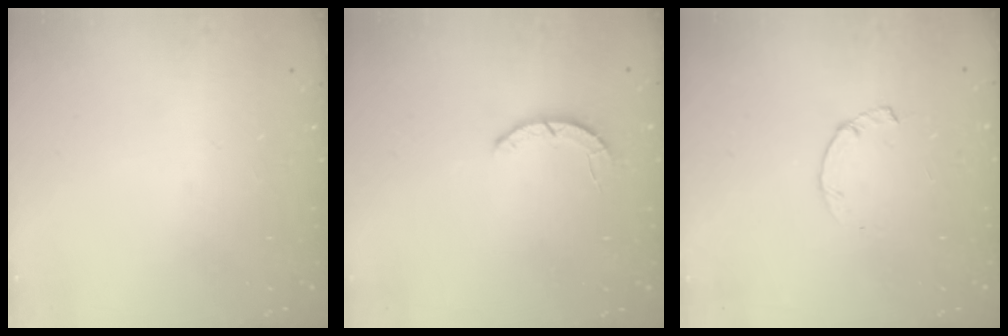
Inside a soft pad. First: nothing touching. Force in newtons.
{"total": 2.2, "press": 2.2, "slide": 0.3}
{"total": 1.0, "press": 0.9, "slide": 0.2}